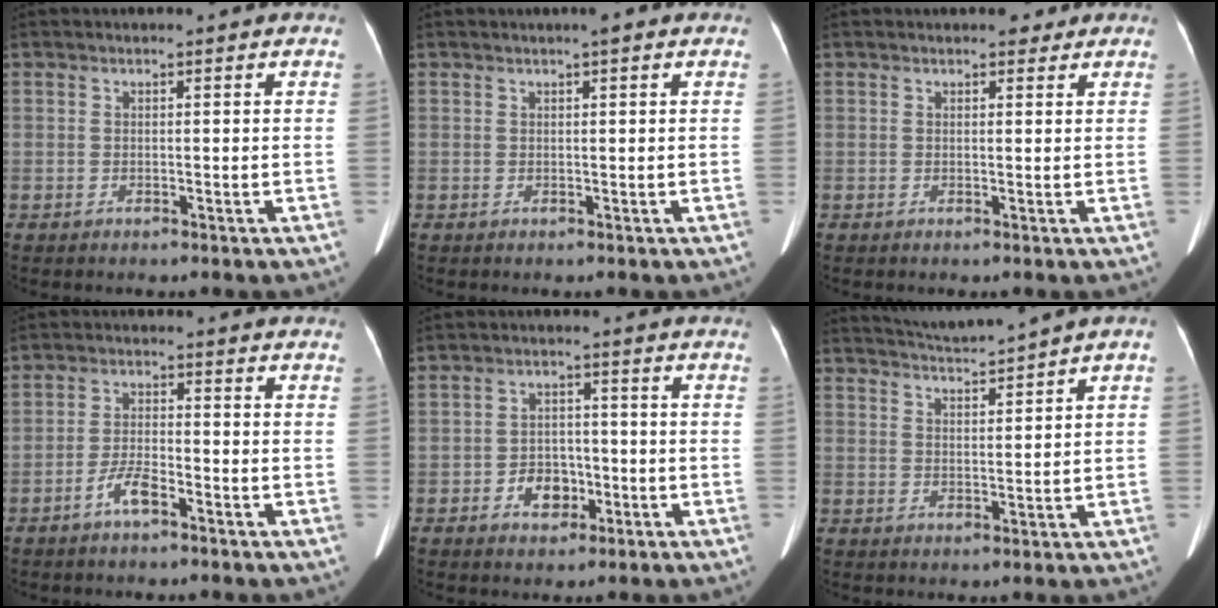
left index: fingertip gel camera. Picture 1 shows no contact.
{"total": 1.3, "force": [0.8, 0.3, 1.0], "torque": [-0.015, 0.015, 0.009]}
{"total": 2.0, "force": [1.5, 1.1, 0.7], "torque": [-0.006, 0.002, 0.015]}
{"total": 4.0, "force": [-2.6, 0.9, 3.0], "torque": [-0.063, 0.003, -0.051]}
{"total": 4.9, "force": [-2.0, 3.5, 2.8], "torque": [-0.050, 0.014, -0.030]}
{"total": 4.5, "force": [4.1, -1.4, 1.3], "torque": [-0.026, -0.001, 0.078]}